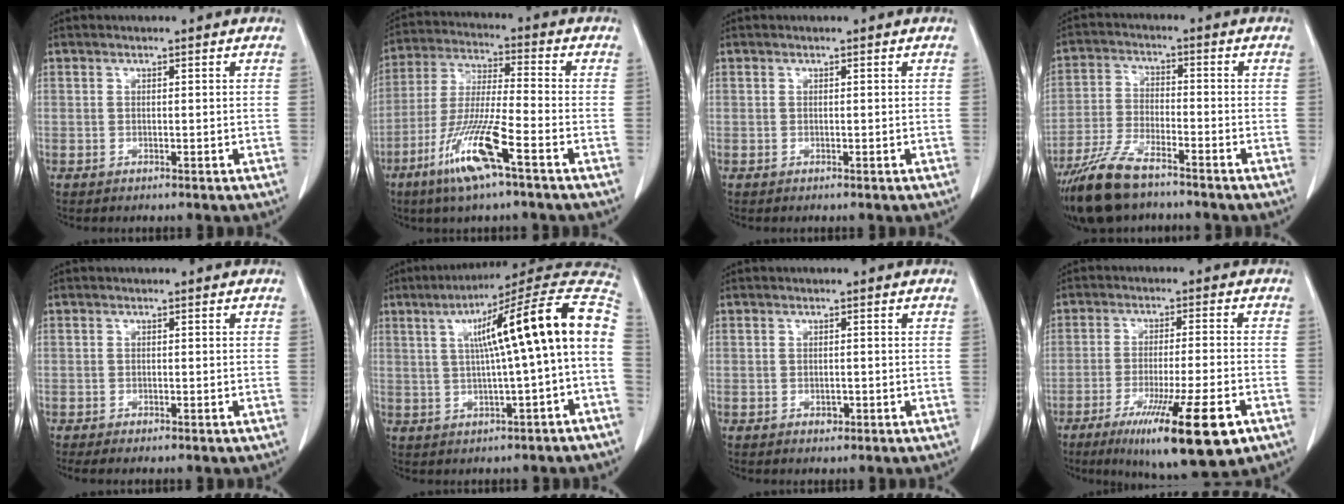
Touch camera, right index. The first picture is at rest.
{"total": 12.7, "force": [-6.6, 0.4, 10.8], "torque": [-0.222, -0.023, -0.128]}
{"total": 0.0}
{"total": 10.6, "force": [-8.2, 2.8, 6.2], "torque": [-0.129, -0.022, -0.153]}
{"total": 1.9, "force": [-1.5, 0.6, 1.0], "torque": [-0.014, -0.005, -0.018]}
{"total": 16.9, "force": [1.6, 0.2, 16.8], "torque": [-0.237, 0.043, 0.020]}
{"total": 1.1, "force": [-0.5, 0.7, 0.7], "torque": [-0.012, 0.000, -0.004]}
{"total": 15.3, "force": [-8.2, 1.1, 12.8], "torque": [-0.180, -0.039, -0.126]}